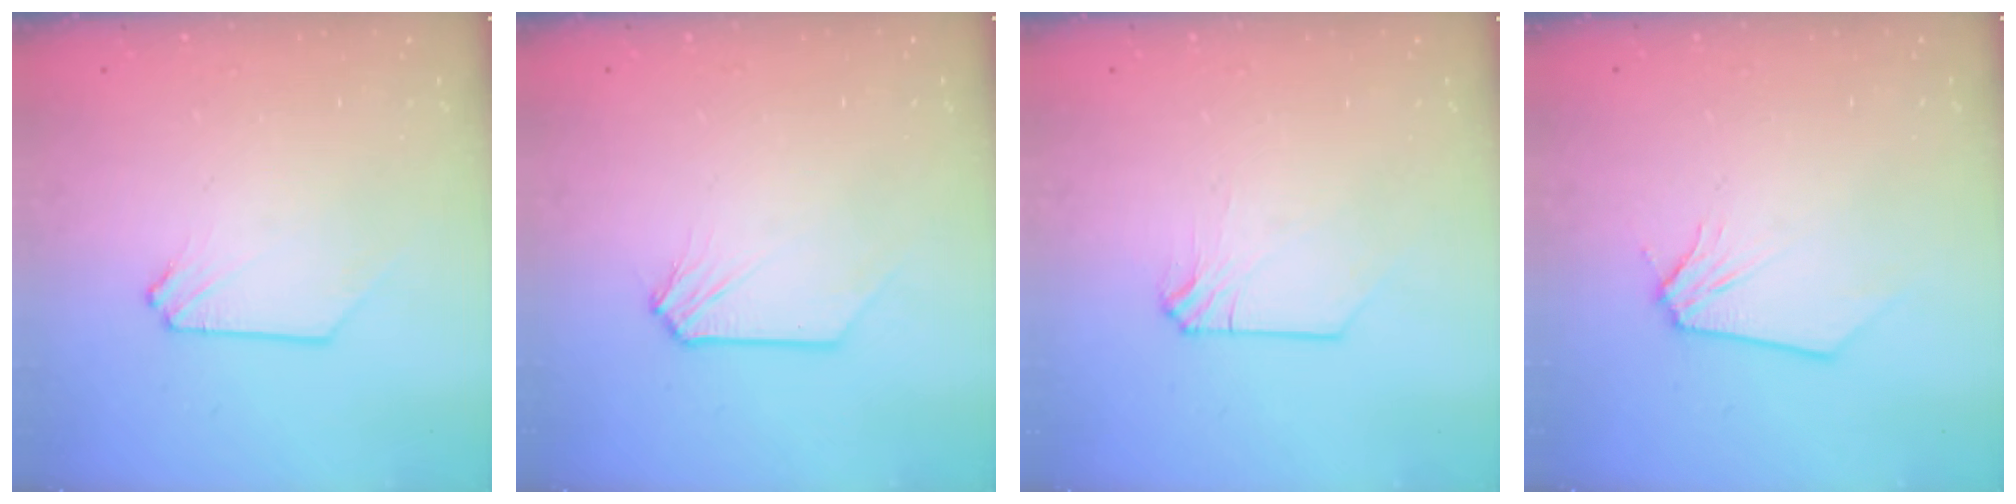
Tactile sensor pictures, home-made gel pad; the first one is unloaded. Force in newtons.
{"total": 0.0}
{"total": 0.0}
{"total": 0.0}